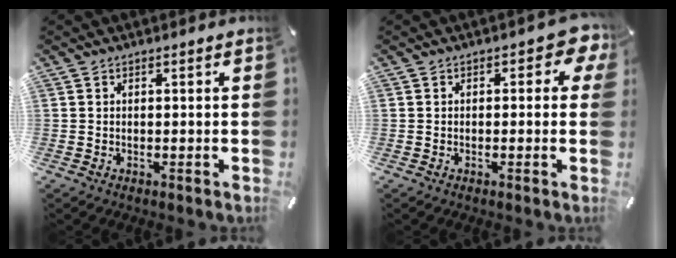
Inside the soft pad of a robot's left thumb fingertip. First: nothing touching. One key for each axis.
{"total": 4.4, "fx": 0.7, "fy": 2.6, "fz": 3.6, "tx": -0.046, "ty": 0.003, "tz": 0.008}